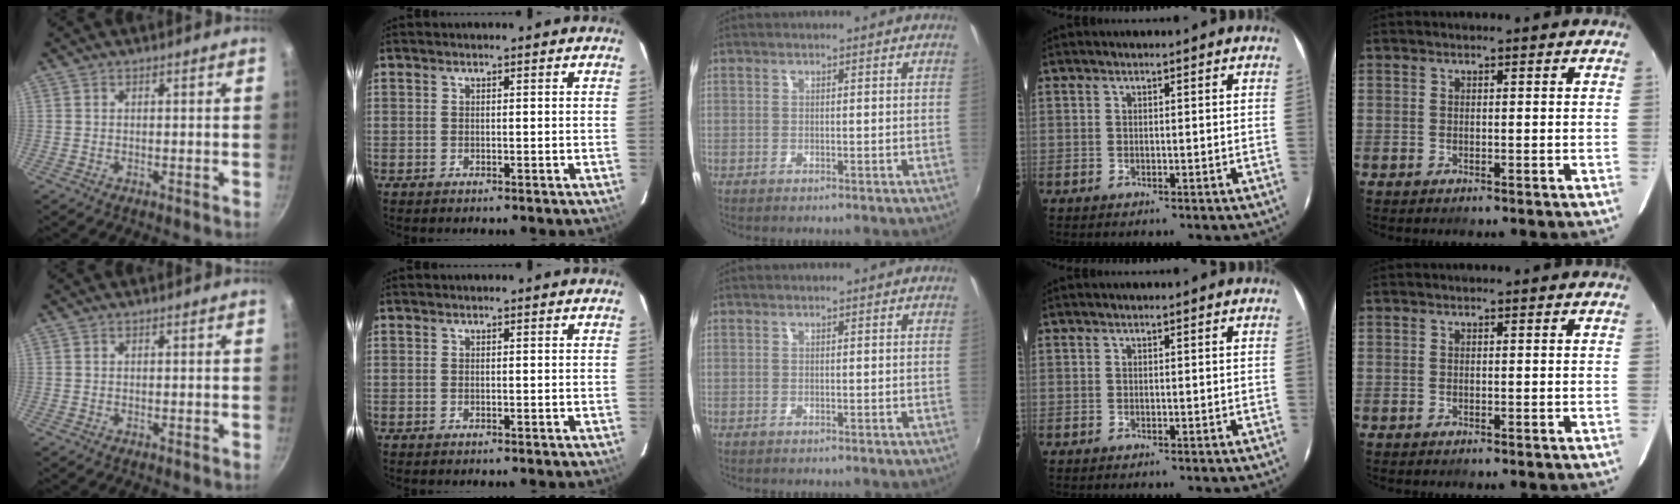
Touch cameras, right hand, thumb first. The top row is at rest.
{}